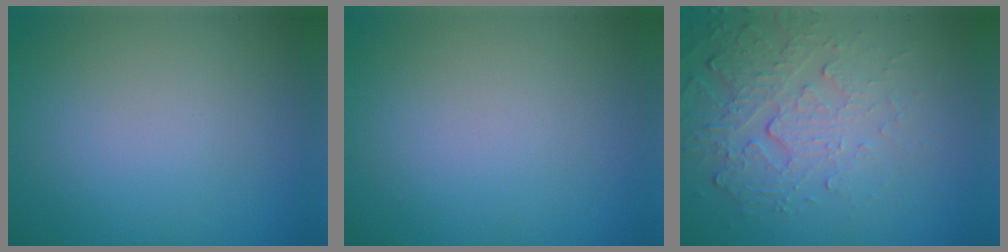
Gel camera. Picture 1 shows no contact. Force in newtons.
{"total": 0.0}
{"total": 5.2, "press": 3.5, "slide": 3.9}